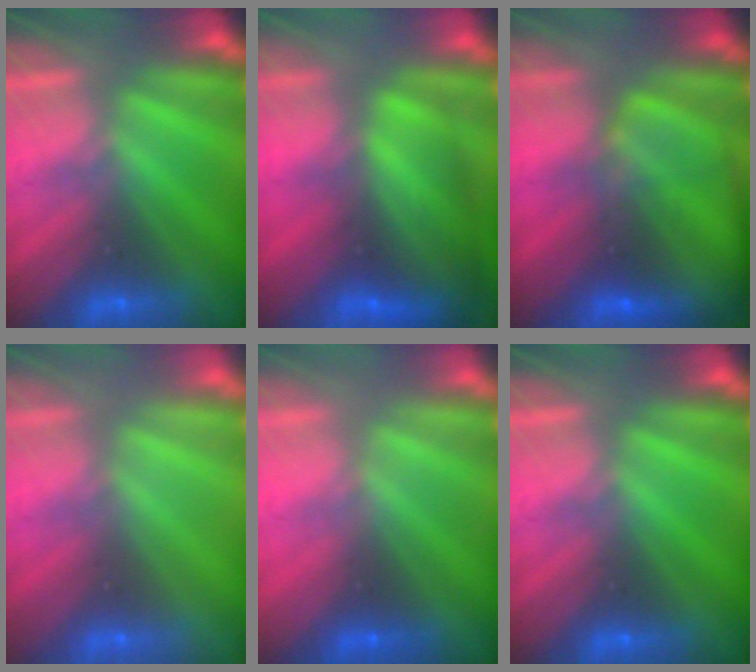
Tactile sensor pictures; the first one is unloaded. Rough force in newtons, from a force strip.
{"total": 8.2}
{"total": 5.6}
{"total": 2.9}
{"total": 2.9}
{"total": 0.0}